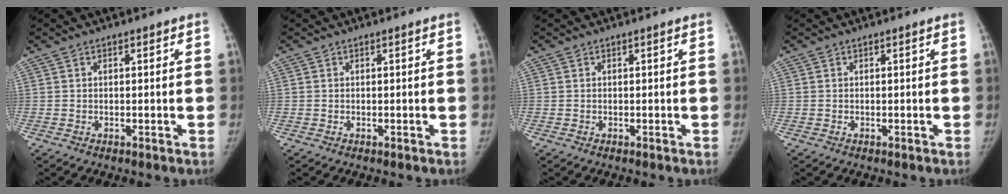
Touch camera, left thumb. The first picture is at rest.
{"total": 0.0}
{"total": 0.0}
{"total": 0.0}